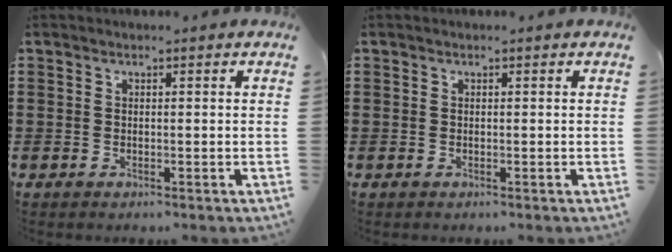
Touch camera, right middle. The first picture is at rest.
{"total": 0.0}